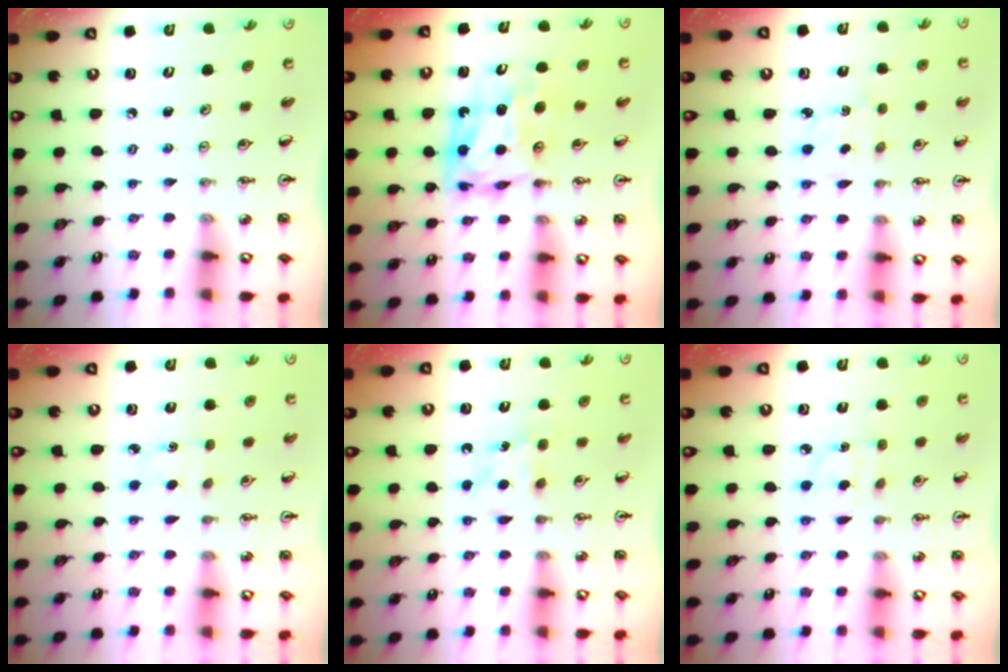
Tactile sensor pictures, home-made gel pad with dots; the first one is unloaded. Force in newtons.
{"total": 7.8, "press": 7.7, "slide": 0.7}
{"total": 2.5, "press": 2.4, "slide": 0.6}
{"total": 2.3, "press": 2.3, "slide": 0.3}
{"total": 5.1, "press": 5.1, "slide": 0.7}
{"total": 5.2, "press": 5.2, "slide": 0.5}